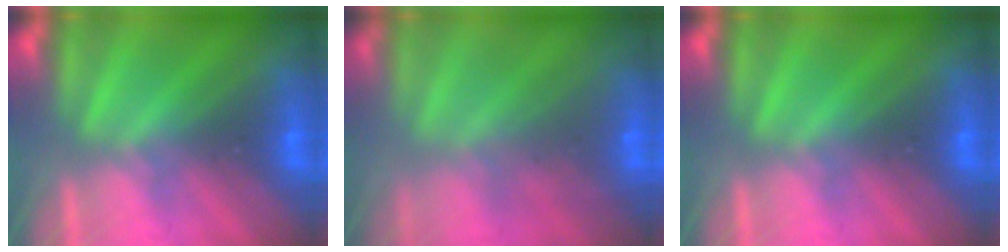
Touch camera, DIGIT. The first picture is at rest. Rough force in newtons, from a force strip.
{"total": 7.3}
{"total": 0.0}